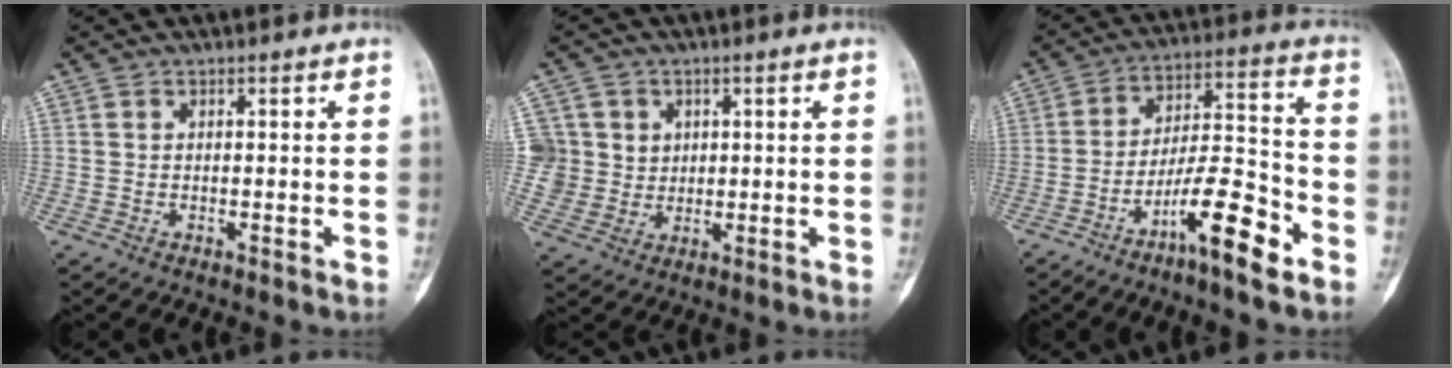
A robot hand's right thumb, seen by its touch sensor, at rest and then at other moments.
{"total": 6.9, "force": [1.9, 6.6, 0.5], "torque": [0.026, -0.003, 0.039]}
{"total": 13.0, "force": [-7.4, 2.9, 10.3], "torque": [-0.175, 0.061, -0.128]}